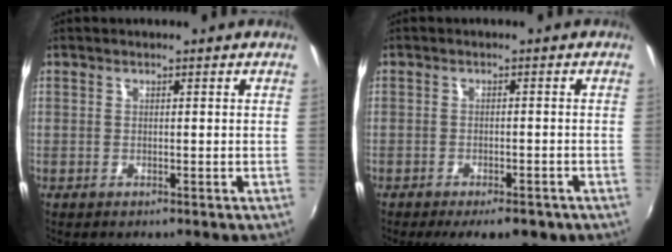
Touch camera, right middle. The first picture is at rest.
{"total": 8.4, "force": [-6.3, 2.8, 4.8], "torque": [-0.100, -0.020, -0.085]}